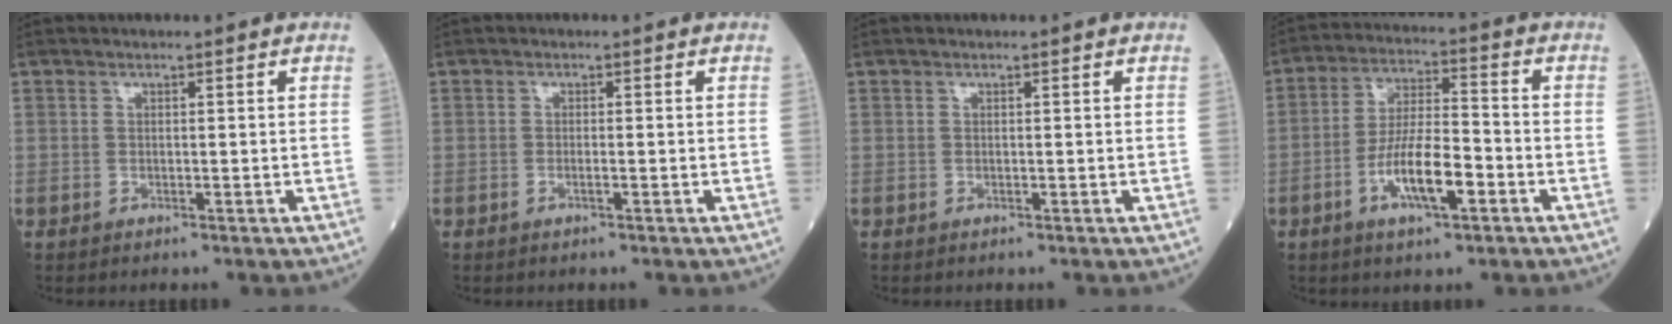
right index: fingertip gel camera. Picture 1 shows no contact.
{"total": 0.7, "force": [-0.3, 0.0, 0.6], "torque": [-0.018, 0.001, -0.002]}
{"total": 0.0}
{"total": 9.6, "force": [-3.8, 2.3, 8.5], "torque": [-0.167, 0.003, -0.066]}